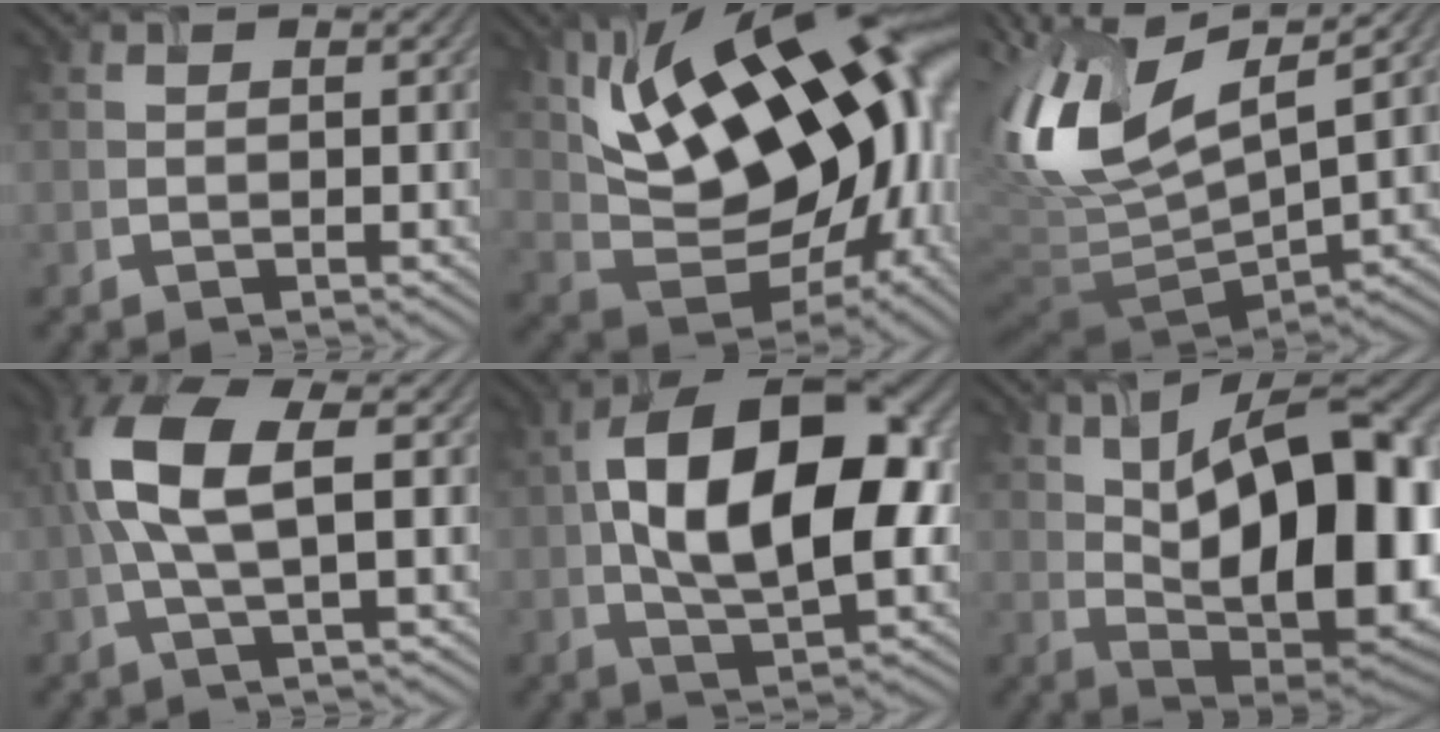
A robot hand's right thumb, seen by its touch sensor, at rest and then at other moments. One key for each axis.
{"total": 19.9, "fx": 6.2, "fy": 10.5, "fz": 15.7, "tx": -0.279, "ty": 0.025, "tz": 0.107}
{"total": 14.1, "fx": 3.0, "fy": 5.4, "fz": 12.6, "tx": -0.272, "ty": 0.009, "tz": 0.054}
{"total": 9.9, "fx": 0.9, "fy": 3.9, "fz": 9.0, "tx": -0.198, "ty": 0.016, "tz": 0.011}
{"total": 17.4, "fx": 1.1, "fy": 9.0, "fz": 14.8, "tx": -0.249, "ty": 0.014, "tz": 0.011}
{"total": 20.5, "fx": 3.4, "fy": 9.7, "fz": 17.7, "tx": -0.260, "ty": 0.025, "tz": 0.053}